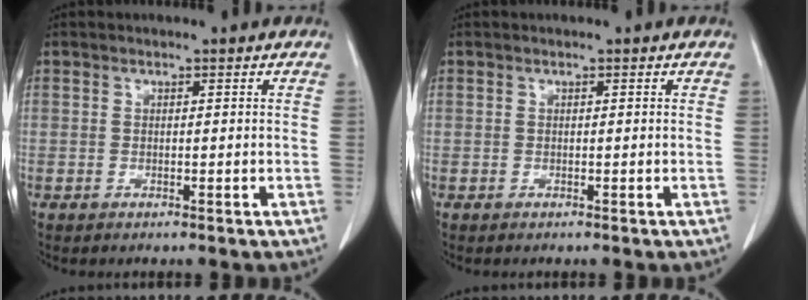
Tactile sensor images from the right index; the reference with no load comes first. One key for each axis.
{"total": 0.0}